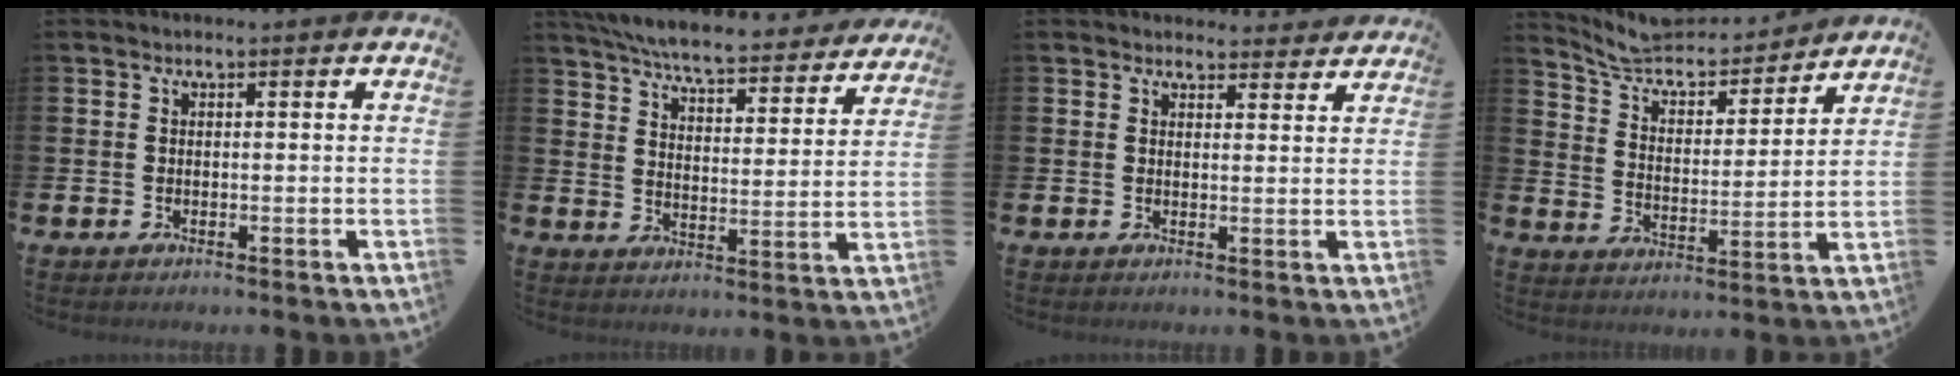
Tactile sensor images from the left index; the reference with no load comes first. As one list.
[{"total": 7.2, "force": [6.8, 0.5, 2.4], "torque": [-0.068, -0.048, 0.114]}, {"total": 2.7, "force": [2.6, 0.7, -0.1], "torque": [0.019, -0.021, 0.043]}, {"total": 7.6, "force": [7.1, 2.1, 1.7], "torque": [-0.076, -0.055, 0.121]}]